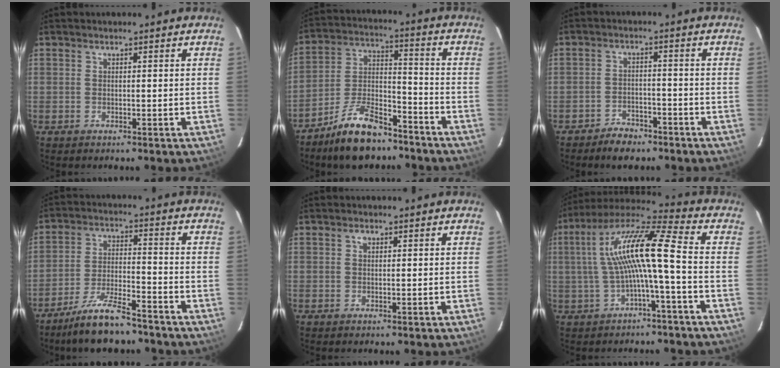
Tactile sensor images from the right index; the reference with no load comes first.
{"total": 13.4, "force": [-10.1, 5.1, 7.2], "torque": [-0.149, 0.020, -0.177]}
{"total": 5.6, "force": [-4.6, 2.6, 1.9], "torque": [-0.061, 0.009, -0.072]}
{"total": 11.3, "force": [-9.4, 2.4, 5.9], "torque": [-0.132, -0.005, -0.166]}
{"total": 0.0}
{"total": 13.2, "force": [-0.8, 1.0, 13.1], "torque": [-0.255, 0.021, -0.013]}